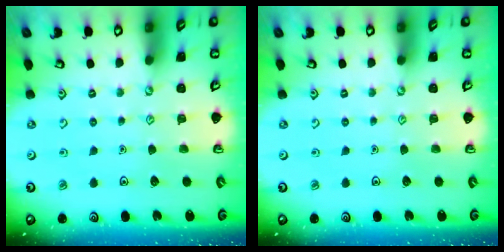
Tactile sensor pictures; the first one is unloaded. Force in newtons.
{"total": 0.0}